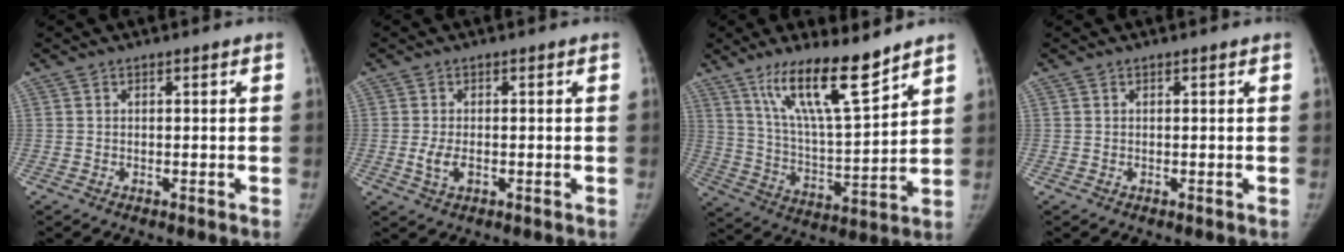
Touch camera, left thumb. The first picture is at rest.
{"total": 3.2, "force": [-0.7, 1.7, 2.6], "torque": [-0.057, -0.004, -0.013]}
{"total": 15.6, "force": [10.9, 2.9, 10.8], "torque": [-0.175, -0.070, 0.206]}
{"total": 0.0}